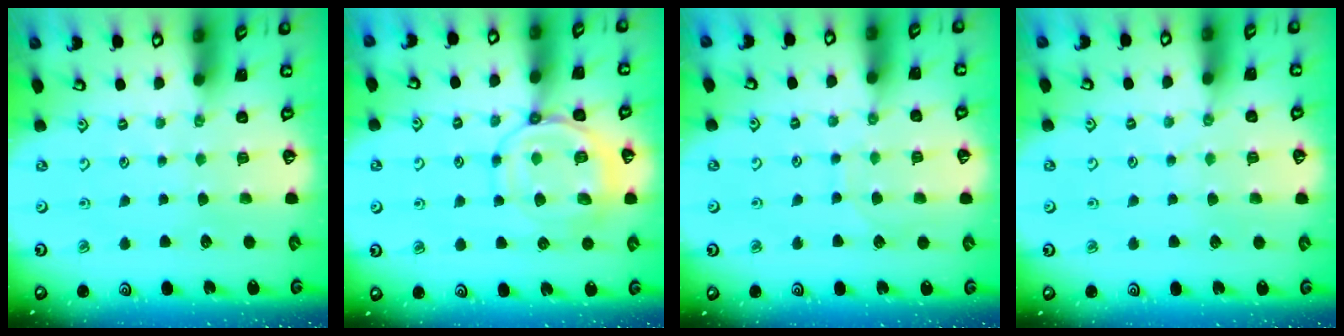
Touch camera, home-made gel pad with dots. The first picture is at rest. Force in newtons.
{"total": 11.2, "press": 11.1, "slide": 1.2}
{"total": 5.9, "press": 5.9, "slide": 0.5}
{"total": 2.7, "press": 2.7, "slide": 0.5}